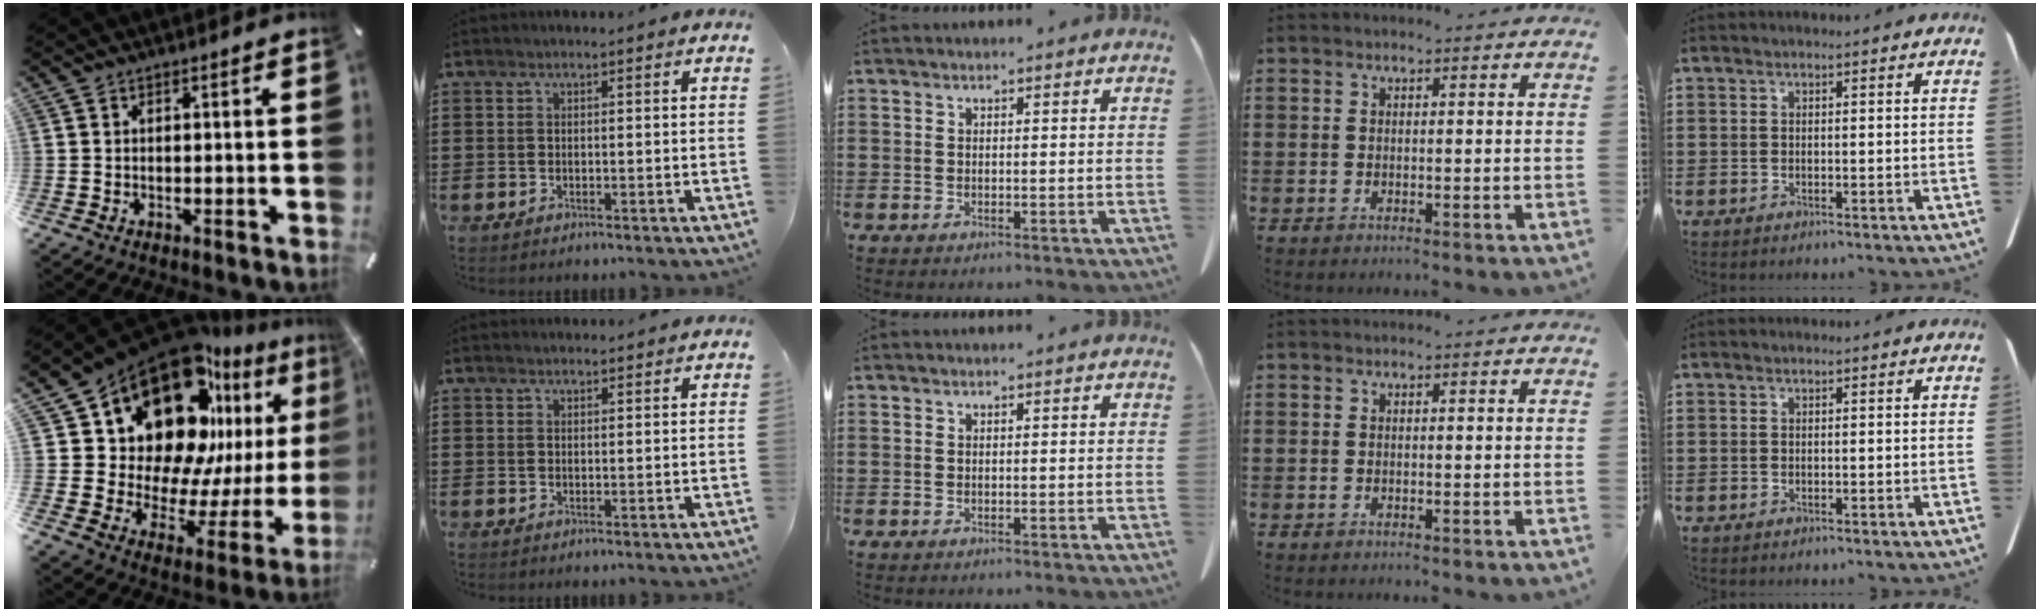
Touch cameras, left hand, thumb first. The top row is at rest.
{"thumb": {"total": 24.0, "force": [15.0, 13.7, 12.9], "torque": [-0.217, -0.136, 0.268]}, "index": {"total": 1.2, "force": [1.2, 0.1, 0.0], "torque": [-0.002, 0.000, 0.024]}}